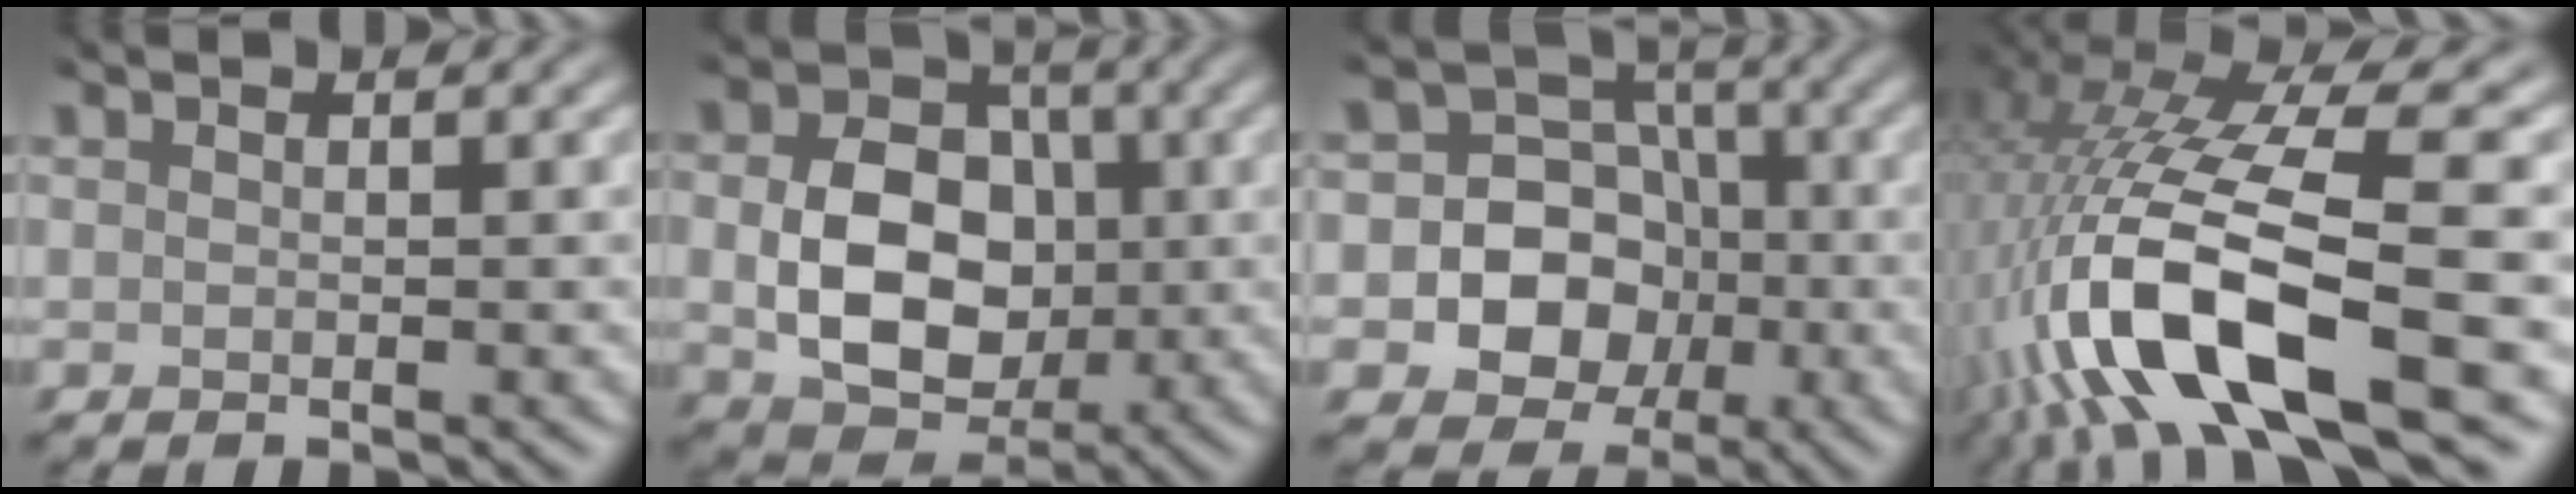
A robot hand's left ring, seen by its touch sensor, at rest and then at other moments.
{"total": 7.7, "force": [-1.6, 5.9, 4.7], "torque": [-0.090, -0.012, -0.019]}
{"total": 7.5, "force": [-2.5, 6.6, 2.5], "torque": [-0.019, 0.013, -0.065]}
{"total": 14.2, "force": [-6.6, 3.9, 12.0], "torque": [-0.239, 0.008, -0.100]}